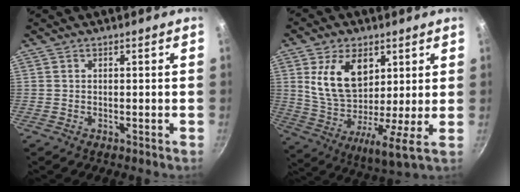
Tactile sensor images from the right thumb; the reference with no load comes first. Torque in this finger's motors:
{"motor_torque": [-0.65, 1.51, 1.38, -0.07, 0.38]}